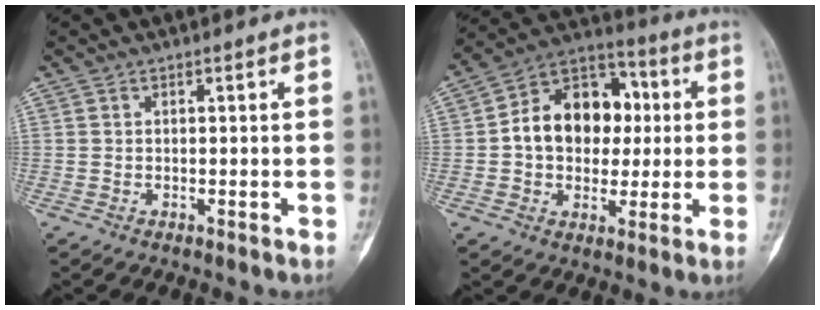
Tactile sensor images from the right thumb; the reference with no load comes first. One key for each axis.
{"total": 16.4, "fx": 1.2, "fy": 12.1, "fz": 11.0, "tx": -0.124, "ty": 0.027, "tz": 0.012}